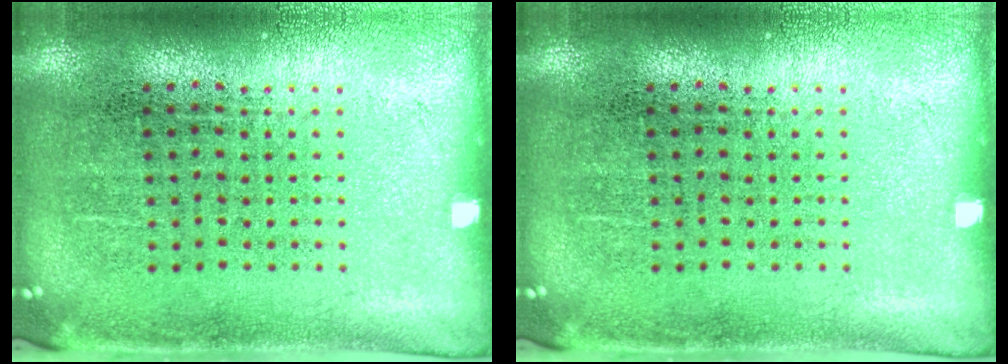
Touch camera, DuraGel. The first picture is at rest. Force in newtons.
{"total": 0.0}